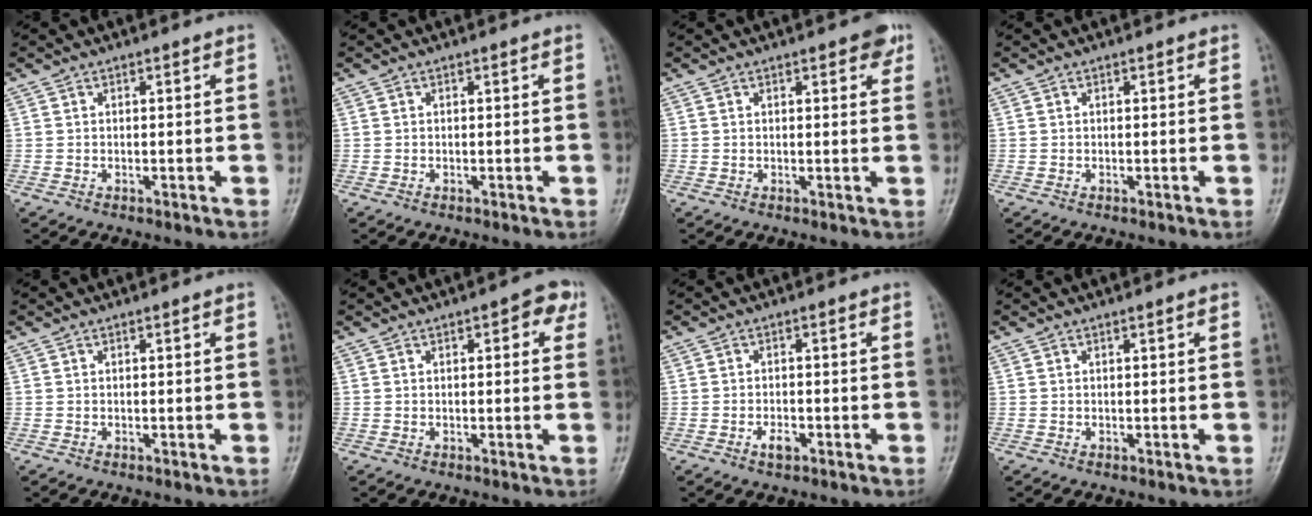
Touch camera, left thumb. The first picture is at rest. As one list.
[{"total": 0.0}, {"total": 3.3, "force": [1.9, 1.3, 2.4], "torque": [-0.017, -0.005, 0.019]}, {"total": 0.0}, {"total": 0.0}, {"total": 4.1, "force": [1.7, 1.8, 3.3], "torque": [-0.025, 0.001, 0.012]}, {"total": 2.2, "force": [-1.1, 1.2, 1.5], "torque": [-0.027, 0.004, -0.020]}, {"total": 0.7, "force": [0.3, 0.1, 0.6], "torque": [-0.009, 0.001, 0.004]}]